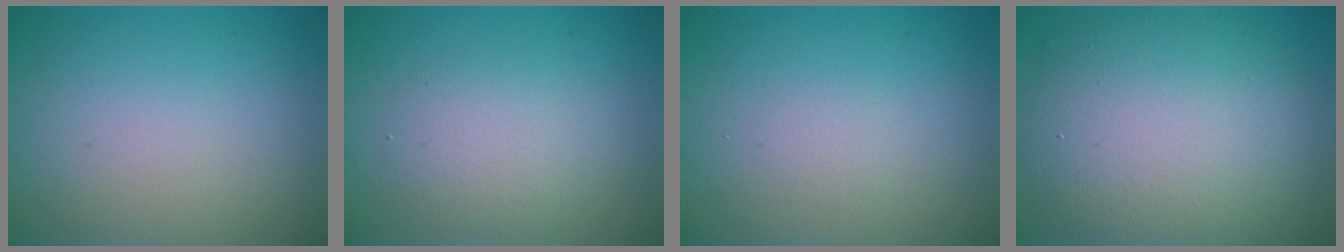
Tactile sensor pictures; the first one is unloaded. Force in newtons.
{"total": 2.9, "press": 2.9, "slide": 0.0}
{"total": 0.8, "press": 0.8, "slide": 0.1}
{"total": 11.1, "press": 11.0, "slide": 0.6}